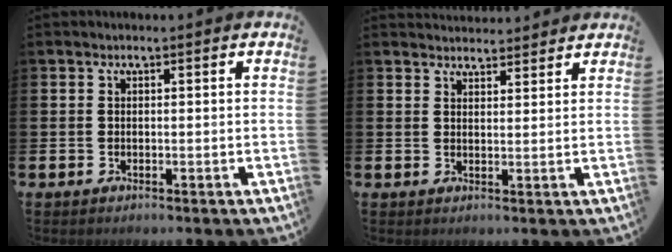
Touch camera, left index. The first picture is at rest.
{"total": 3.0, "force": [3.0, 0.6, -0.2], "torque": [0.004, -0.016, 0.053]}